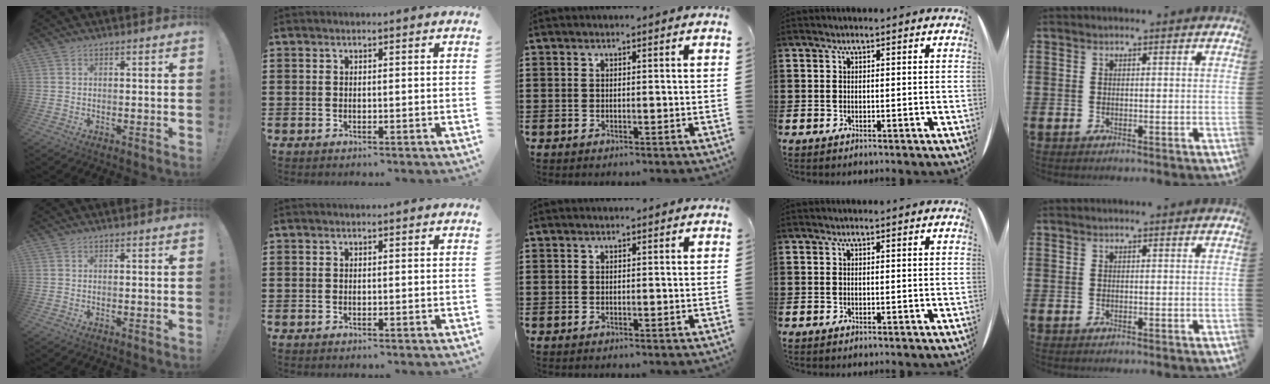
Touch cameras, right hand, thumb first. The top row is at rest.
{}